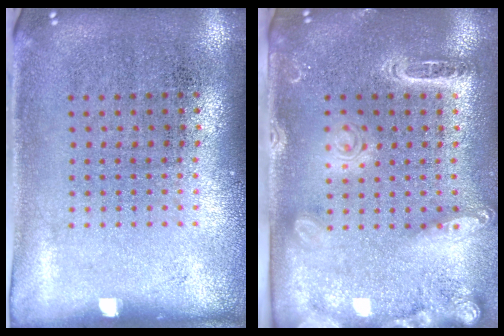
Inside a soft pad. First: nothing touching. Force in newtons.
{"total": 2.3, "press": 2.0, "slide": 1.2}